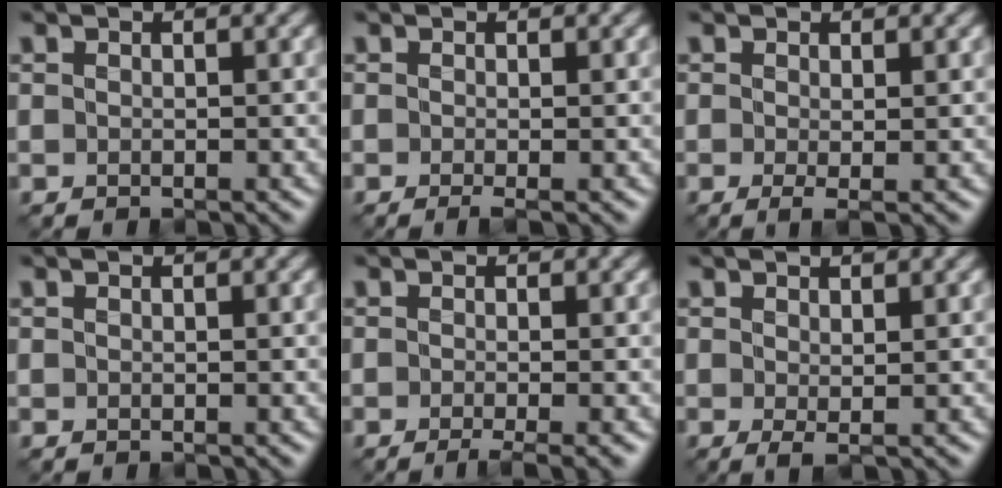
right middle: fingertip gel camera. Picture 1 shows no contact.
{"total": 0.9, "force": [-0.5, 0.0, 0.7], "torque": [-0.016, -0.009, -0.011]}
{"total": 1.1, "force": [-0.2, 0.1, 1.1], "torque": [-0.021, -0.009, -0.006]}
{"total": 0.0}
{"total": 2.7, "force": [-1.5, 0.5, 2.3], "torque": [-0.031, -0.008, -0.029]}
{"total": 1.4, "force": [0.3, 0.2, 1.3], "torque": [-0.026, -0.008, 0.004]}